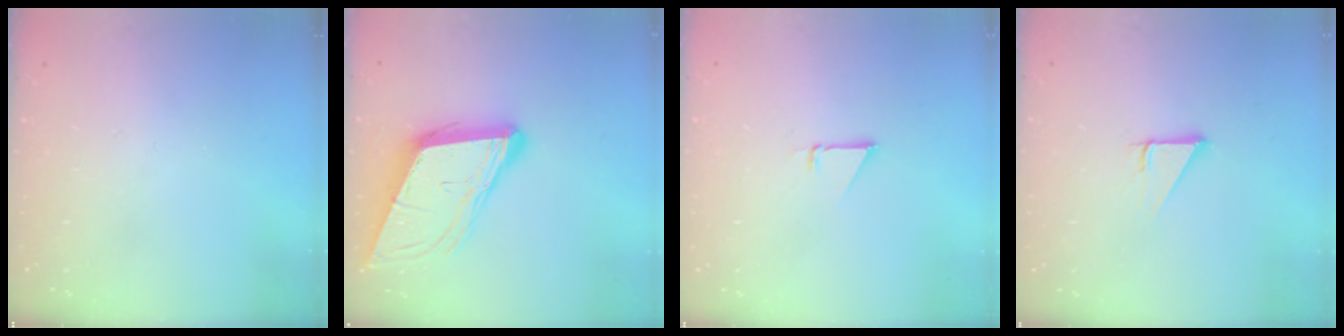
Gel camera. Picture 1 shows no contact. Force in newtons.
{"total": 12.8, "press": 12.3, "slide": 3.6}
{"total": 1.5, "press": 1.5, "slide": 0.1}
{"total": 2.9, "press": 2.9, "slide": 0.1}